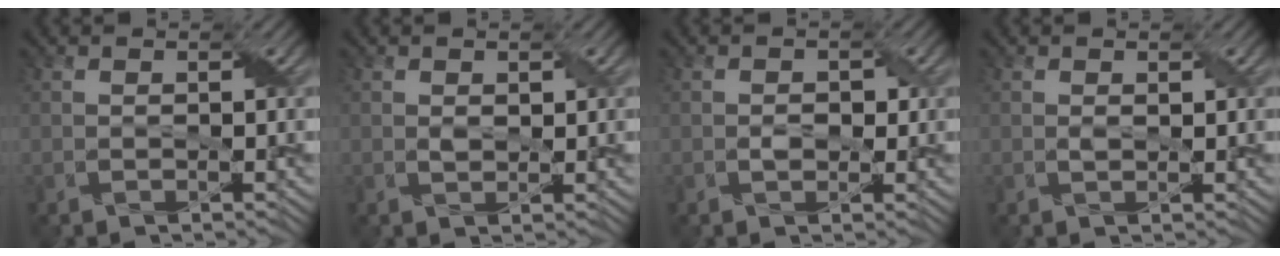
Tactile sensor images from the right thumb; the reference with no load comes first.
{"total": 1.1, "force": [0.4, 0.7, 0.7], "torque": [-0.017, -0.002, 0.011]}
{"total": 1.5, "force": [-0.2, 1.1, 1.0], "torque": [-0.019, -0.003, -0.004]}
{"total": 0.8, "force": [0.2, 0.5, 0.6], "torque": [-0.013, 0.000, 0.004]}